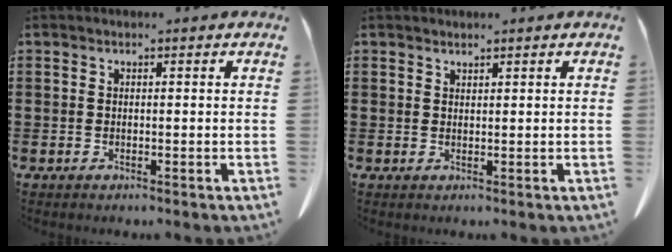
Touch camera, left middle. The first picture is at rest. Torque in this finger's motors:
{"motor_torque": [-0.97, 1.17, -0.02, -0.01]}